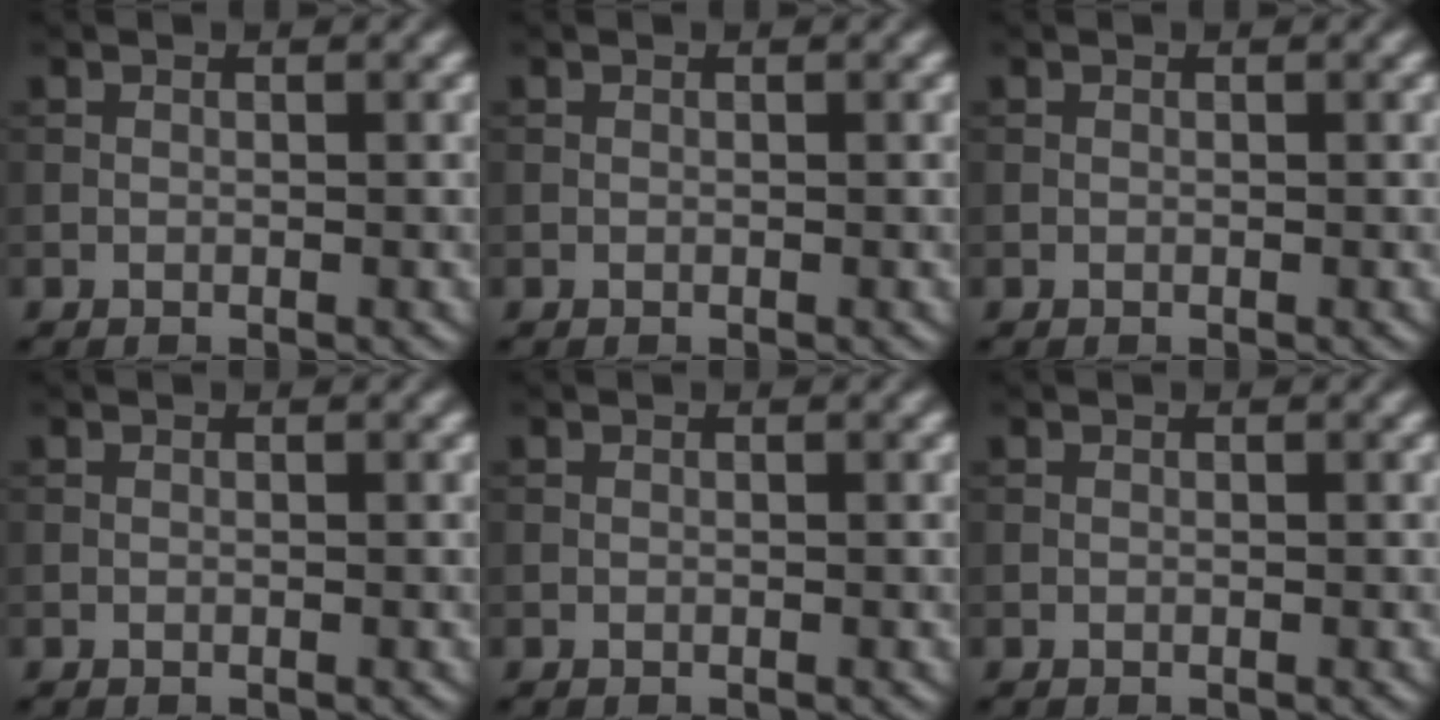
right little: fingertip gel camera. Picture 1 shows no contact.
{"total": 0.0}
{"total": 0.0}
{"total": 0.0}
{"total": 0.0}
{"total": 0.0}